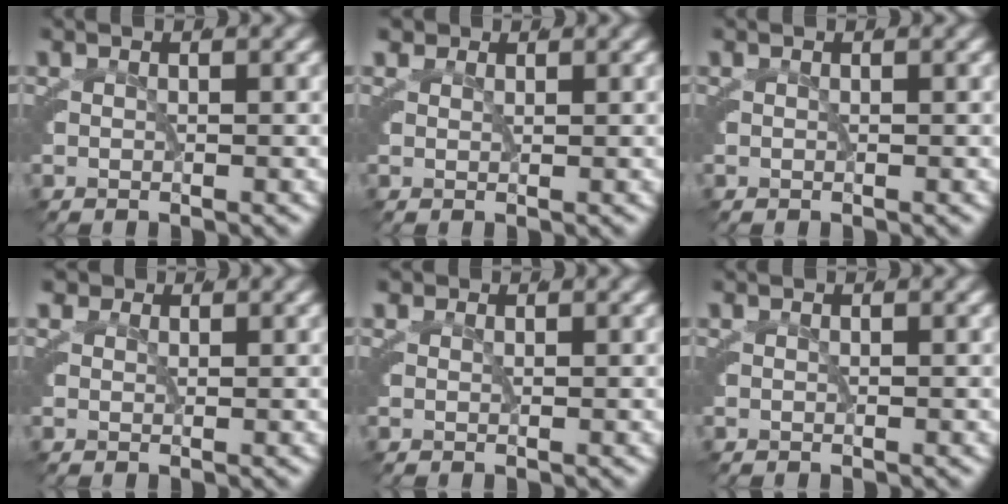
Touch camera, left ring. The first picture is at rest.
{"total": 1.2, "force": [1.0, 0.6, 0.4], "torque": [-0.014, -0.006, 0.023]}
{"total": 0.0}
{"total": 1.4, "force": [0.9, 1.0, 0.5], "torque": [-0.019, -0.004, 0.018]}
{"total": 0.7, "force": [0.4, 0.6, 0.2], "torque": [-0.013, -0.007, 0.013]}
{"total": 0.0}